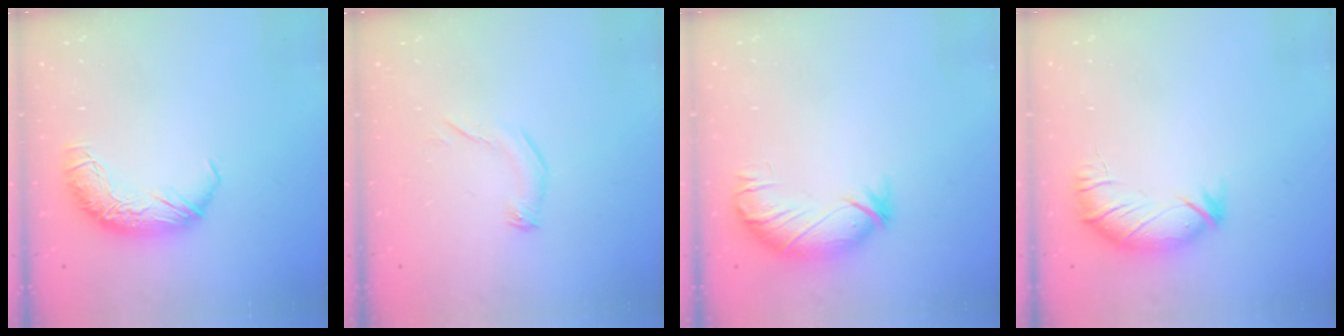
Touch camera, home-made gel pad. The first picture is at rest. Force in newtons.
{"total": 4.8, "press": 4.8, "slide": 0.6}
{"total": 3.7, "press": 3.2, "slide": 1.8}
{"total": 3.2, "press": 2.6, "slide": 2.0}